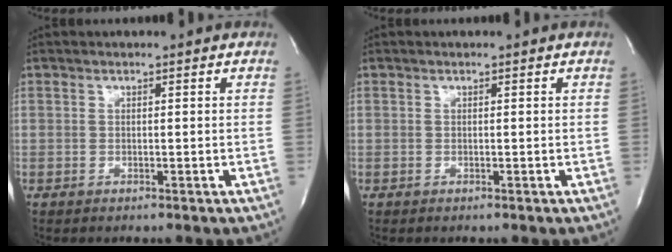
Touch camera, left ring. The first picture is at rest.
{"total": 0.0}